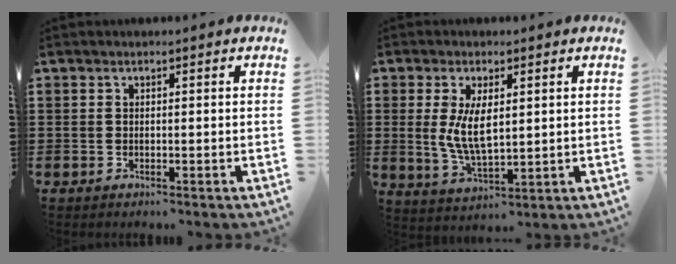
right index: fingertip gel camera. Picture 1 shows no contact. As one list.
[{"total": 6.9, "force": [0.8, 3.2, 6.0], "torque": [-0.122, -0.001, 0.010]}]